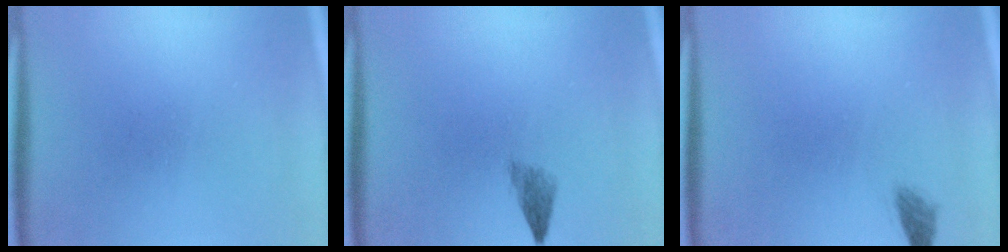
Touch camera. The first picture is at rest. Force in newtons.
{"total": 1.9}
{"total": 1.3}